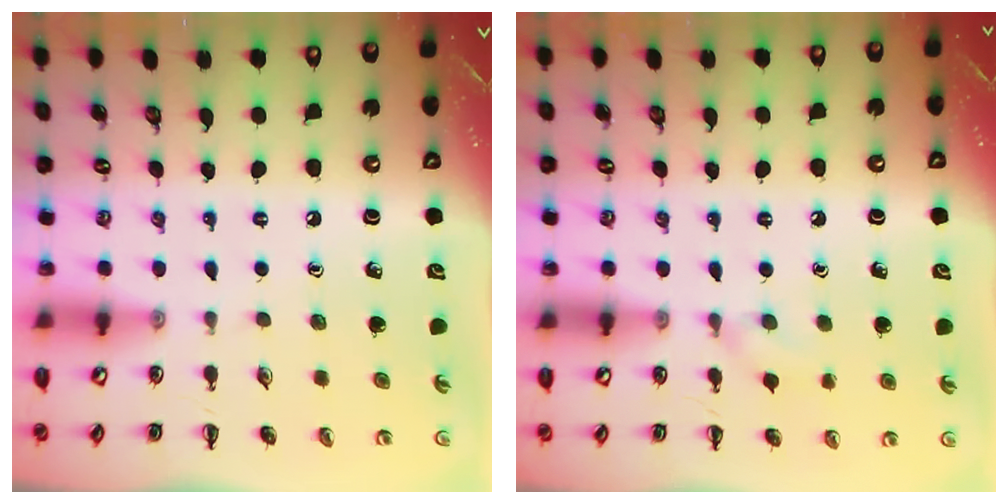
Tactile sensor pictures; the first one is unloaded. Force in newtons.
{"total": 7.2, "press": 7.0, "slide": 2.0}